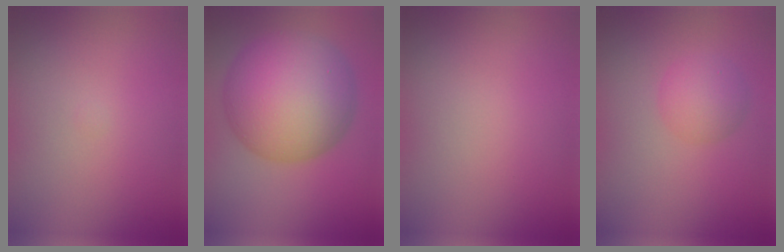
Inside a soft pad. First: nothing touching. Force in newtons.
{"total": 12.4, "press": 12.4, "slide": 0.3}
{"total": 0.0}
{"total": 2.7, "press": 2.7, "slide": 0.1}